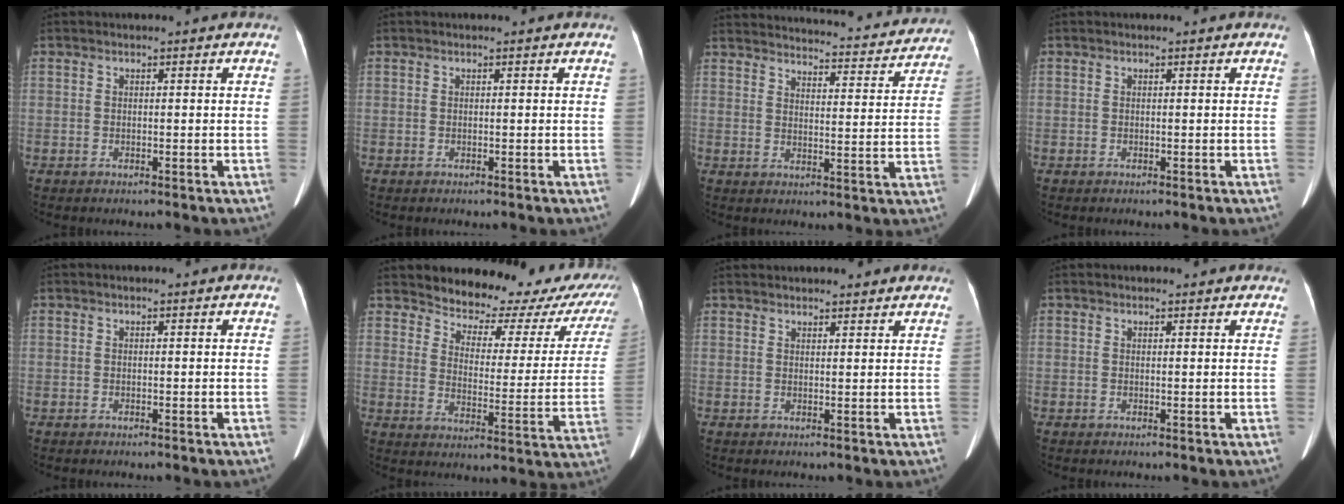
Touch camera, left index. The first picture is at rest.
{"total": 0.0}
{"total": 26.4, "force": [24.8, 4.8, 7.4], "torque": [-0.110, -0.044, 0.300]}
{"total": 0.0}
{"total": 0.0}
{"total": 18.6, "force": [17.1, 5.8, 4.5], "torque": [-0.020, -0.056, 0.186]}
{"total": 9.5, "force": [8.8, 1.8, 3.0], "torque": [-0.025, 0.023, 0.102]}
{"total": 3.3, "force": [3.1, 0.7, 1.0], "torque": [-0.009, 0.003, 0.028]}